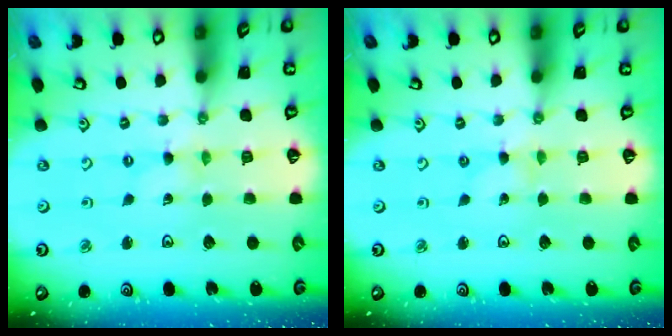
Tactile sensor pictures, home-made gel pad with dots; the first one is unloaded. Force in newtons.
{"total": 0.0}